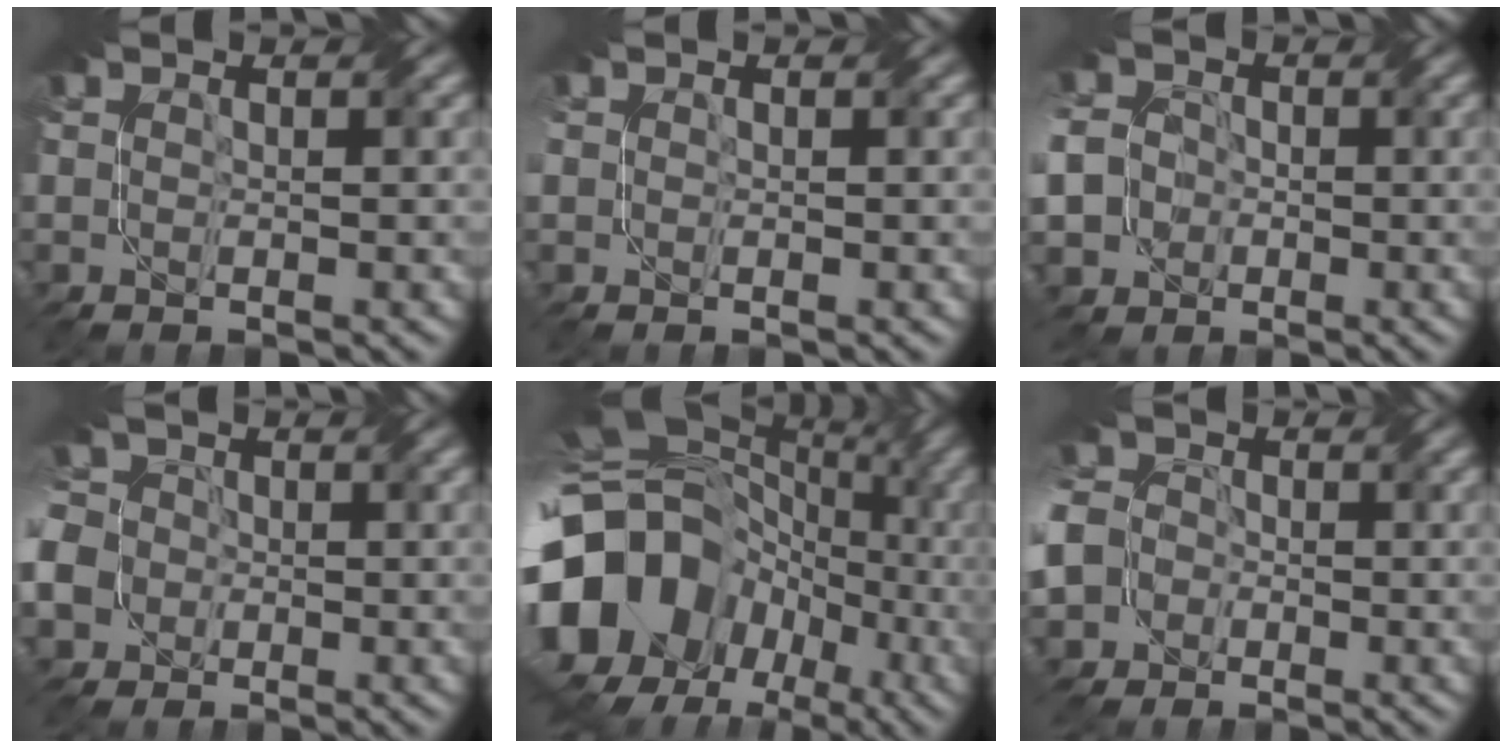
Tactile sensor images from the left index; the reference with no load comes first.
{"total": 0.0}
{"total": 8.6, "force": [-2.2, 7.9, 2.7], "torque": [-0.078, -0.002, -0.068]}
{"total": 7.9, "force": [-2.3, 6.9, 3.0], "torque": [-0.081, 0.004, -0.062]}
{"total": 18.0, "force": [-3.8, 15.1, 8.9], "torque": [-0.209, 0.009, -0.076]}
{"total": 9.6, "force": [-3.4, 8.4, 3.1], "torque": [-0.086, -0.007, -0.090]}